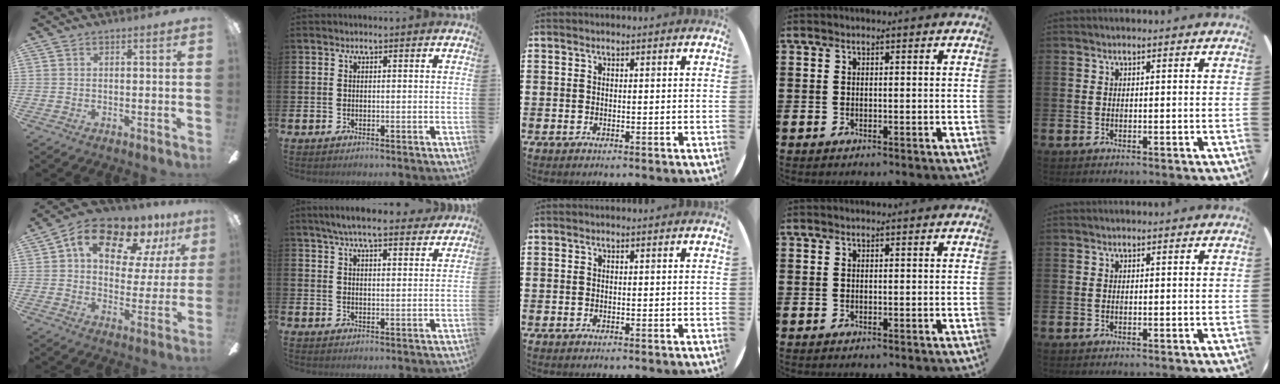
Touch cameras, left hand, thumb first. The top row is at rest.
{"thumb": {"total": 15.5, "force": [9.6, 8.2, 8.9], "torque": [-0.148, -0.046, 0.167]}, "index": {"total": 6.4, "force": [6.0, 0.8, 2.2], "torque": [-0.050, -0.023, 0.106]}}